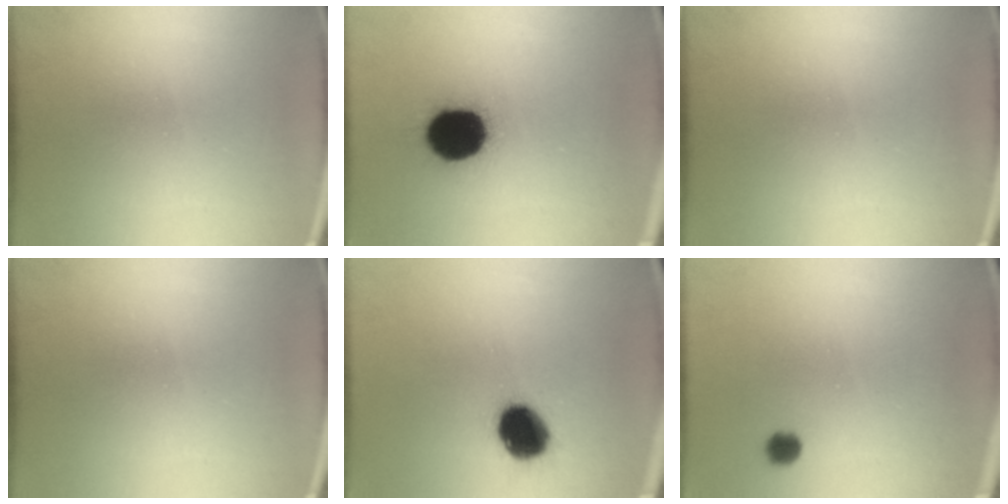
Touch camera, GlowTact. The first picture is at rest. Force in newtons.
{"total": 18.5}
{"total": 0.0}
{"total": 0.0}
{"total": 11.8}
{"total": 1.8}